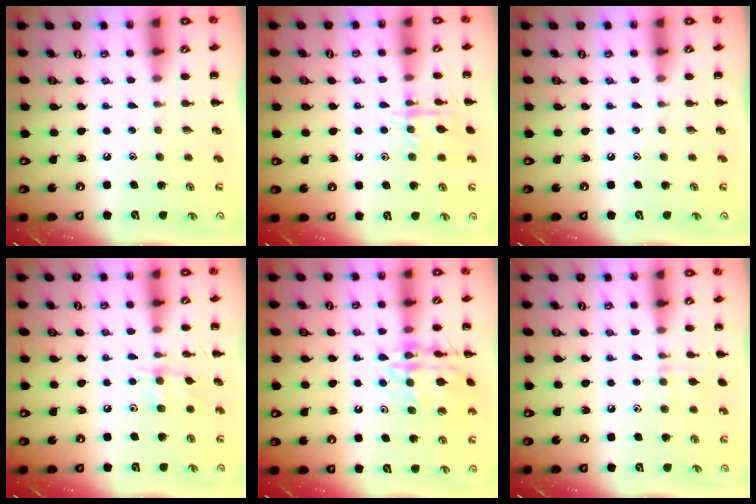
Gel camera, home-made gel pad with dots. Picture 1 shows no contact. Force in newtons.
{"total": 10.6, "press": 10.6, "slide": 0.7}
{"total": 0.0}
{"total": 7.2, "press": 7.2, "slide": 0.7}
{"total": 14.2, "press": 14.1, "slide": 1.4}
{"total": 7.2, "press": 6.6, "slide": 2.8}